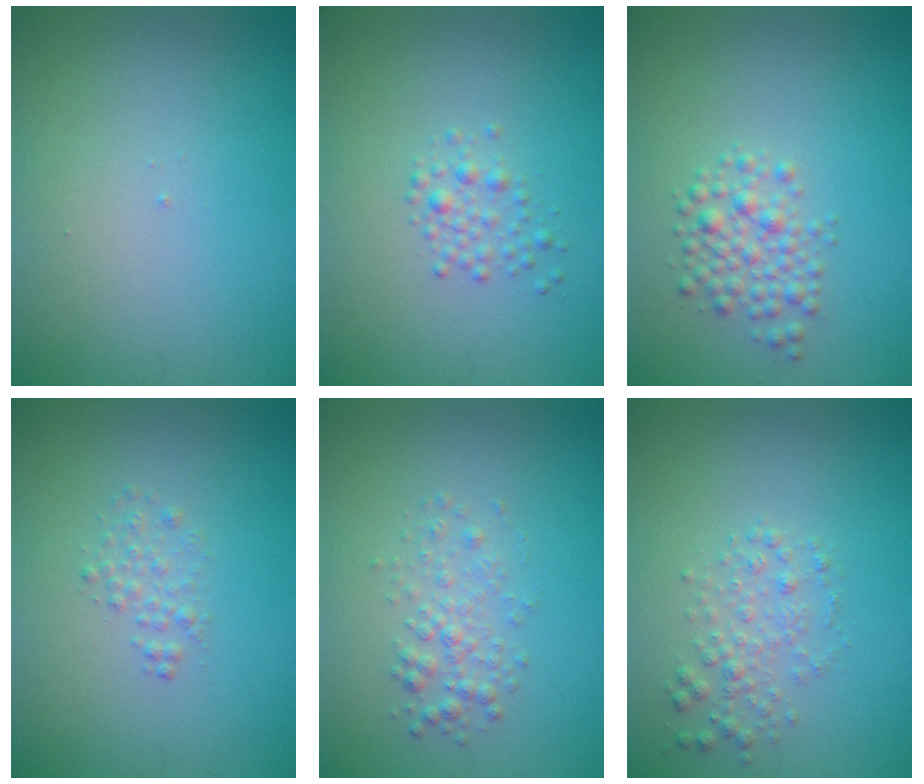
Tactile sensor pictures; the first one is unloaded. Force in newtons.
{"total": 2.2, "press": 2.2, "slide": 0.1}
{"total": 2.7, "press": 2.7, "slide": 0.1}
{"total": 1.2, "press": 1.2, "slide": 0.0}
{"total": 2.1, "press": 2.1, "slide": 0.0}
{"total": 2.1, "press": 2.1, "slide": 0.0}